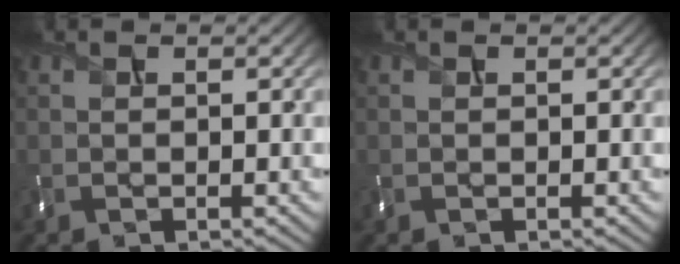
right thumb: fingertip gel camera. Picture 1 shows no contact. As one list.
[{"total": 0.0}]